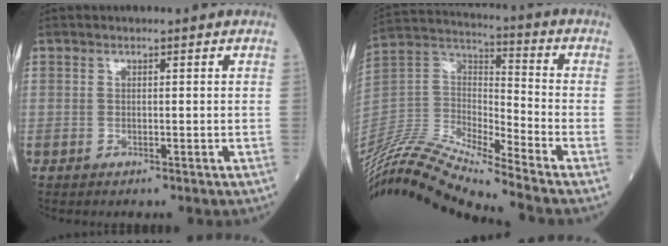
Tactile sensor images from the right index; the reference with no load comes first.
{"total": 18.0, "force": [-16.4, -0.5, 7.6], "torque": [-0.151, 0.023, -0.312]}